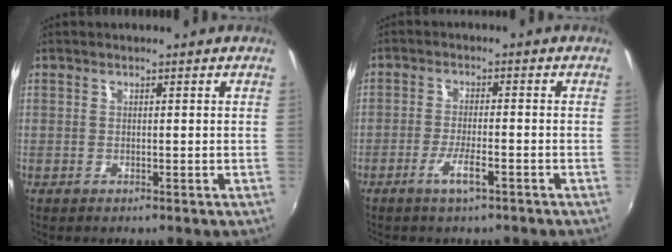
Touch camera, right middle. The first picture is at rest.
{"total": 4.2, "force": [-2.8, 0.6, 3.1], "torque": [-0.070, -0.005, -0.051]}